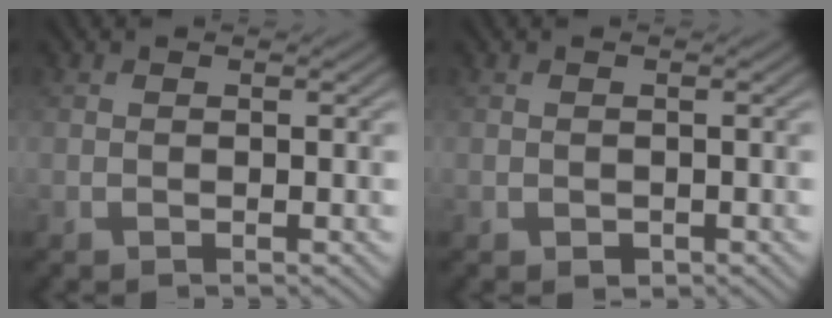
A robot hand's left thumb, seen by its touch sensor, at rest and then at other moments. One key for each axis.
{"total": 0.6, "fx": -0.3, "fy": 0.5, "fz": 0.3, "tx": -0.005, "ty": -0.003, "tz": -0.004}